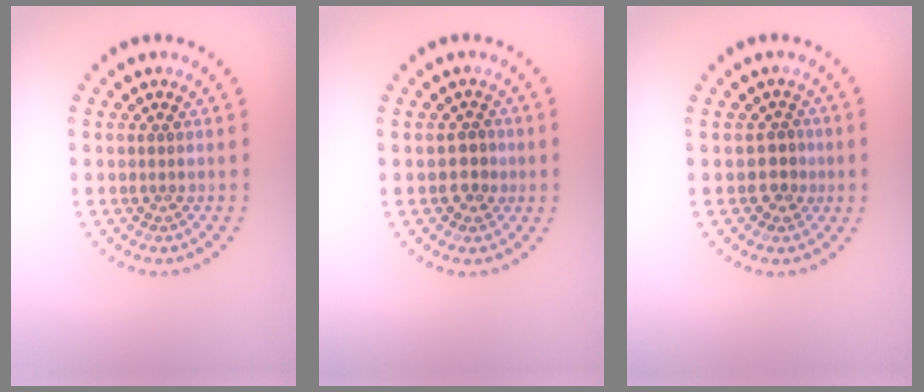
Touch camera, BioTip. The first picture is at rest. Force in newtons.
{"total": 1.6, "press": 1.5, "slide": 0.5}
{"total": 1.7, "press": 1.4, "slide": 0.9}